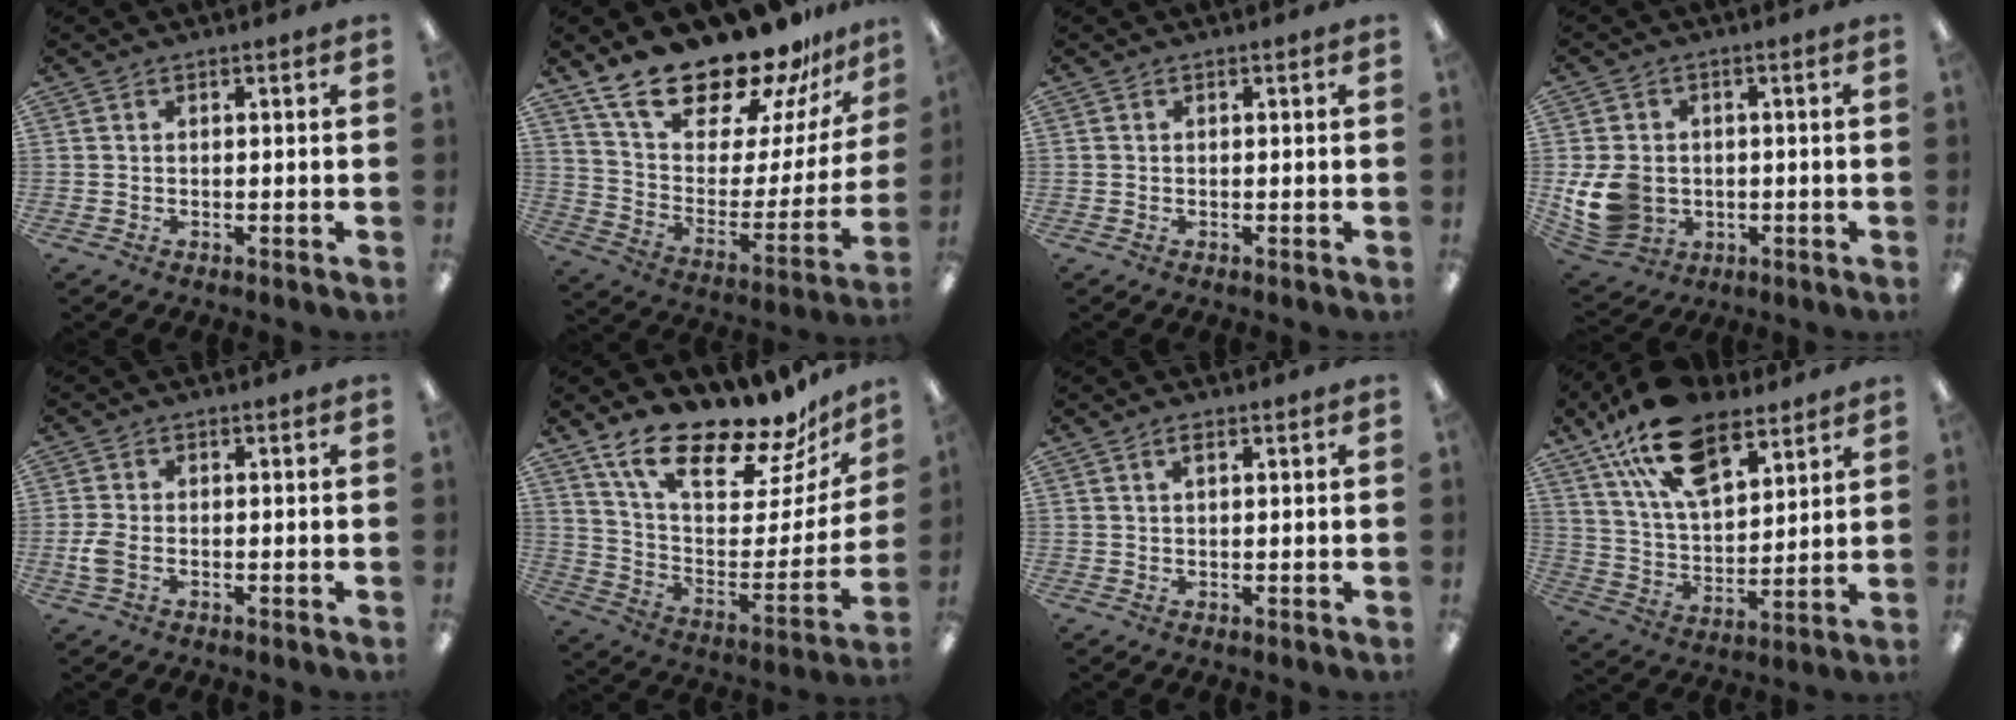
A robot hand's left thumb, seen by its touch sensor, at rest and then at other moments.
{"total": 23.8, "force": [19.8, 7.9, 10.5], "torque": [-0.175, -0.147, 0.346]}
{"total": 0.0}
{"total": 11.3, "force": [-1.2, 9.4, 6.1], "torque": [-0.139, 0.006, -0.015]}
{"total": 3.8, "force": [-1.0, 2.1, 2.9], "torque": [-0.068, 0.000, -0.021]}
{"total": 20.5, "force": [17.3, 5.5, 9.7], "torque": [-0.161, -0.137, 0.295]}
{"total": 1.6, "force": [0.9, 0.5, 1.2], "torque": [-0.019, -0.001, 0.013]}
{"total": 19.6, "force": [12.6, 9.7, 11.4], "torque": [-0.207, -0.051, 0.227]}